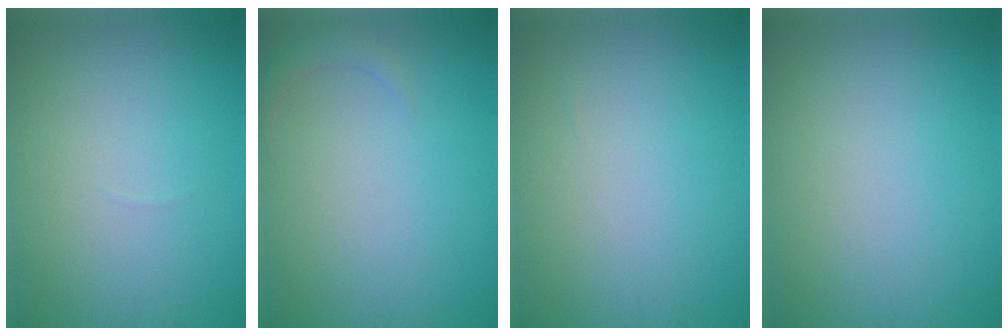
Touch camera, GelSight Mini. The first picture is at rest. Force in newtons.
{"total": 1.3, "press": 1.3, "slide": 0.2}
{"total": 0.0}
{"total": 0.0}